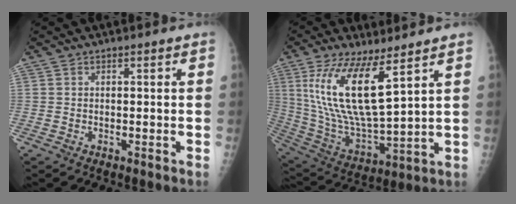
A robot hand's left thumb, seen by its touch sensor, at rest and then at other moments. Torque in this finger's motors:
{"motor_torque": [0.22, 1.13, 1.90, -0.86, 0.31]}